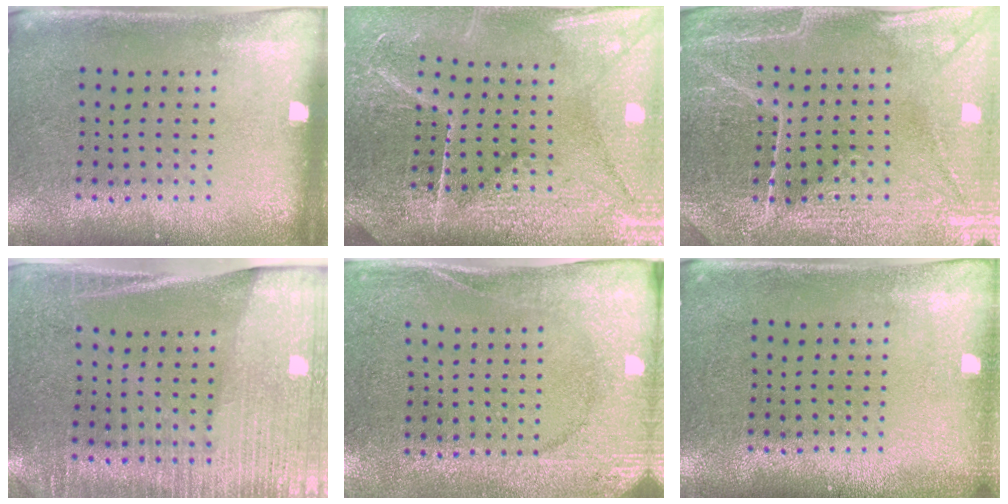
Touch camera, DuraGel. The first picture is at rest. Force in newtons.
{"total": 4.4, "press": 4.0, "slide": 1.9}
{"total": 4.3, "press": 4.2, "slide": 1.0}
{"total": 3.0, "press": 2.8, "slide": 1.2}
{"total": 2.6, "press": 2.4, "slide": 1.0}
{"total": 0.7, "press": 0.7, "slide": 0.1}